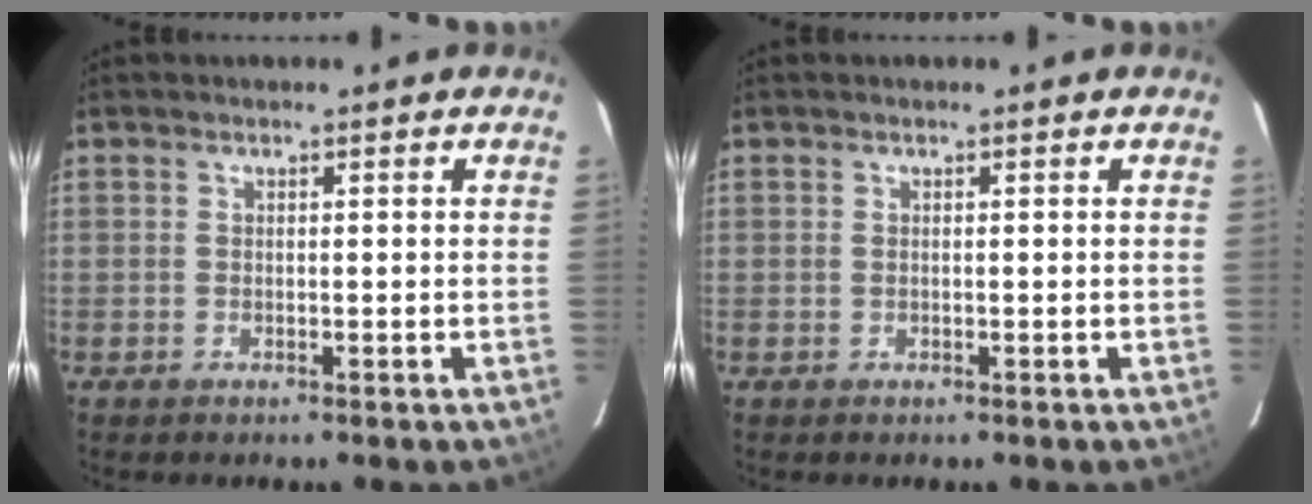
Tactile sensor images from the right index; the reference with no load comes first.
{"total": 0.0}